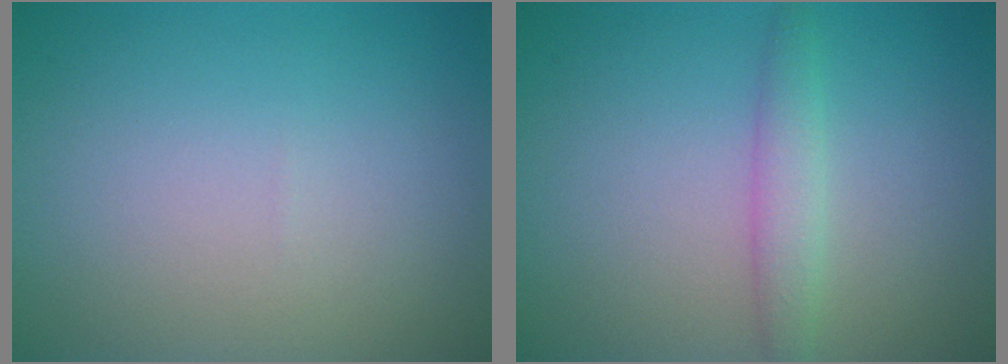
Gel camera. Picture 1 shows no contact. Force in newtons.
{"total": 2.1, "press": 2.1, "slide": 0.0}